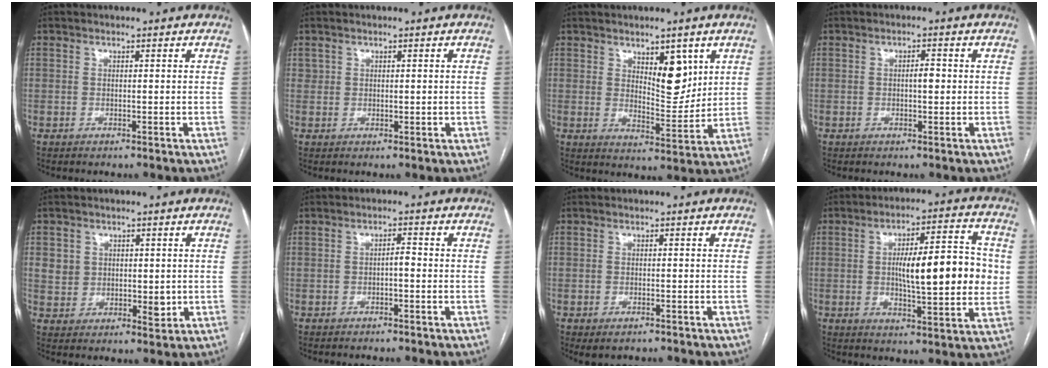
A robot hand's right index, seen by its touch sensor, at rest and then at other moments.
{"total": 1.2, "force": [0.5, 1.0, 0.5], "torque": [-0.007, 0.005, 0.013]}
{"total": 6.9, "force": [3.4, 2.8, 5.4], "torque": [-0.083, -0.007, 0.059]}
{"total": 1.7, "force": [0.0, 0.6, 1.6], "torque": [-0.027, 0.003, -0.001]}
{"total": 5.9, "force": [1.3, 5.0, 2.8], "torque": [-0.033, 0.000, 0.029]}
{"total": 1.5, "force": [-0.5, 0.4, 1.4], "torque": [-0.019, 0.004, -0.009]}
{"total": 2.0, "force": [-1.2, 0.9, 1.4], "torque": [-0.022, -0.003, -0.009]}
{"total": 14.9, "force": [0.7, 3.5, 14.5], "torque": [-0.217, 0.021, 0.012]}